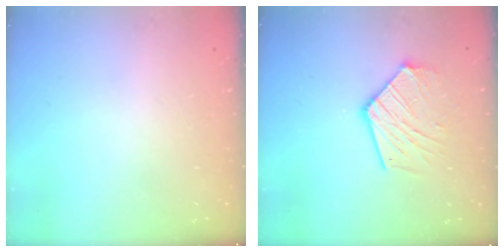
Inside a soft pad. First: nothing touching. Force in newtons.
{"total": 13.8, "press": 13.7, "slide": 1.6}